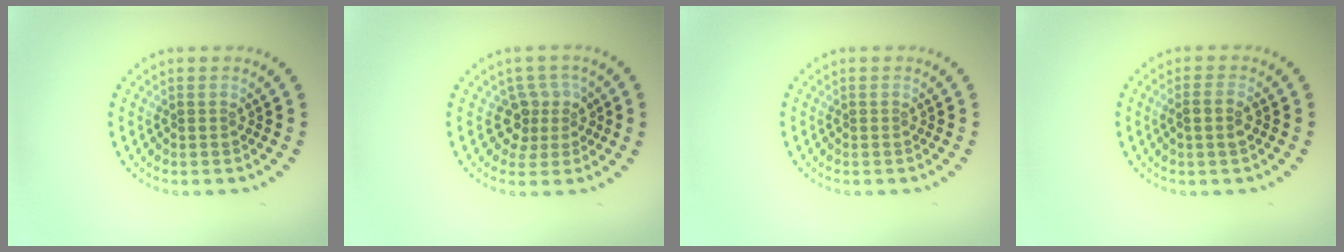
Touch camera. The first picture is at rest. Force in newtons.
{"total": 3.0, "press": 2.2, "slide": 2.0}
{"total": 0.0}
{"total": 1.7, "press": 1.5, "slide": 0.7}